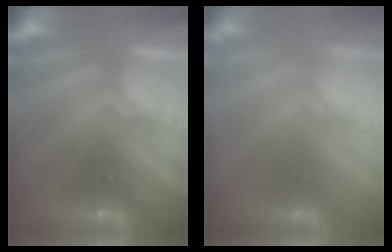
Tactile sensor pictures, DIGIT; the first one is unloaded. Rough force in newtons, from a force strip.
{"total": 2.6}